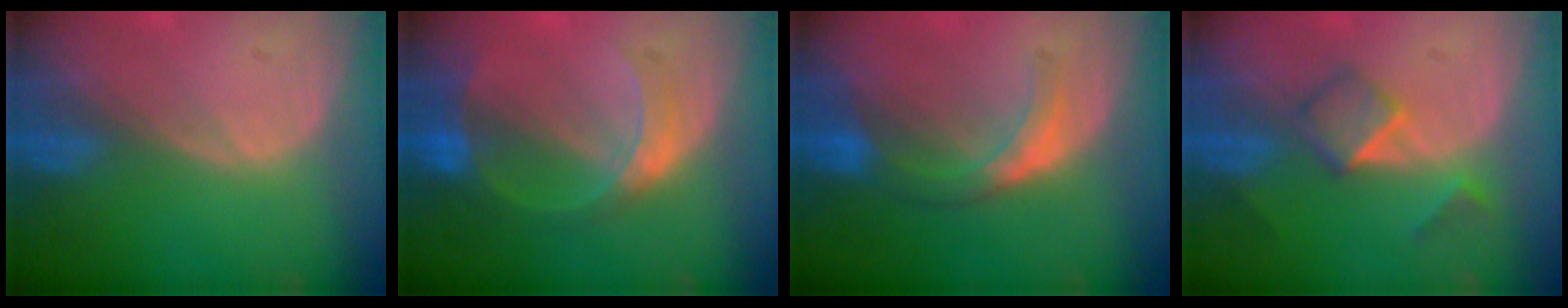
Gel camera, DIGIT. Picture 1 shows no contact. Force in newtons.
{"total": 6.7, "press": 5.9, "slide": 3.2}
{"total": 5.8, "press": 5.3, "slide": 2.4}
{"total": 5.2, "press": 4.5, "slide": 2.6}